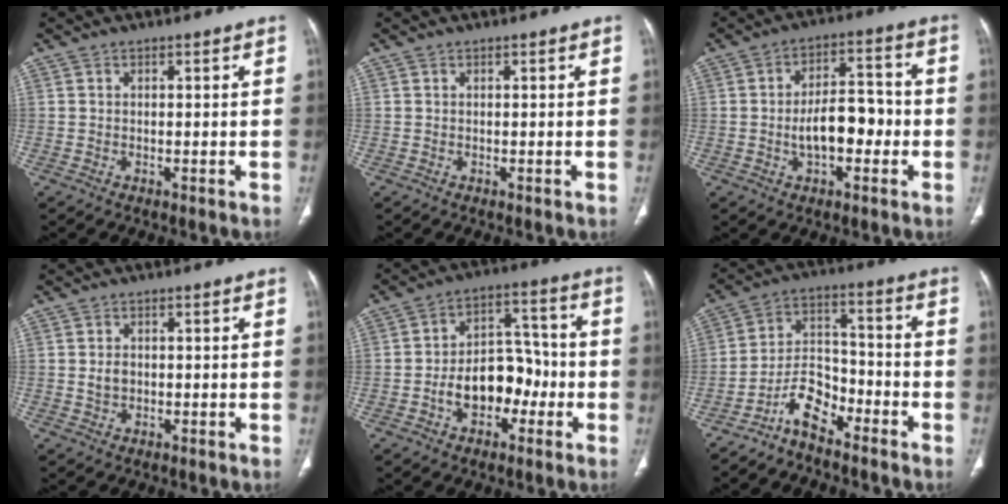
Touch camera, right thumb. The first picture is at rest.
{"total": 0.0}
{"total": 9.9, "force": [-1.9, 5.5, 8.1], "torque": [-0.114, 0.035, -0.033]}
{"total": 2.2, "force": [0.0, 1.7, 1.3], "torque": [-0.020, 0.004, 0.003]}
{"total": 12.0, "force": [-3.5, 8.2, 8.1], "torque": [-0.089, 0.054, -0.056]}
{"total": 8.1, "force": [-6.1, 3.7, 3.9], "torque": [-0.067, 0.066, -0.121]}